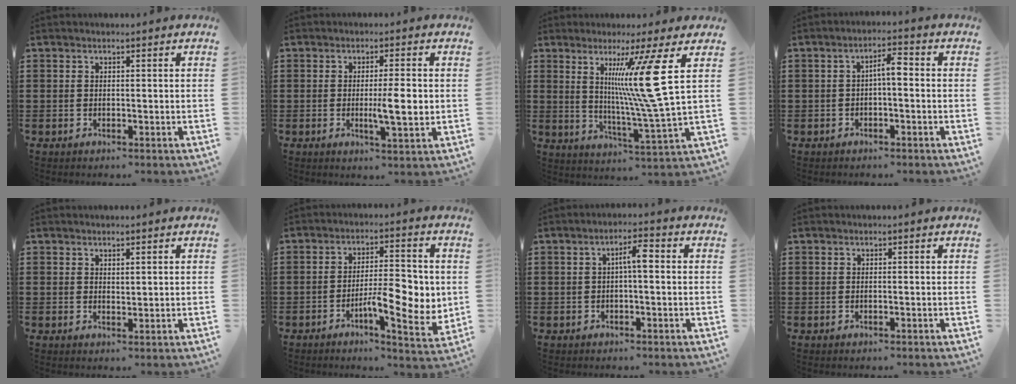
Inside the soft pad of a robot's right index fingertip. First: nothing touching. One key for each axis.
{"total": 5.8, "fx": -0.2, "fy": 1.0, "fz": 5.8, "tx": -0.093, "ty": -0.004, "tz": -0.008}
{"total": 14.2, "fx": 4.2, "fy": -0.7, "fz": 13.5, "tx": -0.243, "ty": -0.015, "tz": 0.051}
{"total": 3.1, "fx": -0.4, "fy": 0.8, "fz": 3.0, "tx": -0.056, "ty": 0.009, "tz": -0.011}
{"total": 1.0, "fx": 0.9, "fy": 0.3, "fz": 0.4, "tx": -0.008, "ty": 0.003, "tz": 0.016}
{"total": 9.8, "fx": -1.8, "fy": 3.5, "fz": 9.0, "tx": -0.131, "ty": -0.002, "tz": -0.030}
{"total": 3.4, "fx": 0.0, "fy": 0.7, "fz": 3.3, "tx": -0.064, "ty": 0.009, "tz": -0.003}
{"total": 0.0}